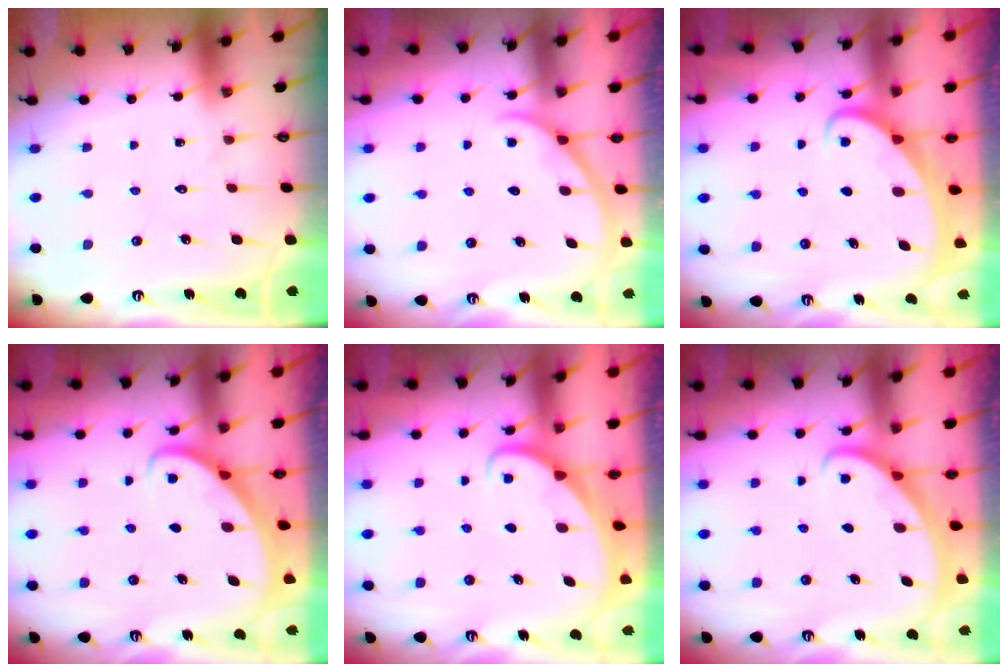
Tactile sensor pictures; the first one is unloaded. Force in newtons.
{"total": 2.3, "press": 2.2, "slide": 0.3}
{"total": 2.0, "press": 2.0, "slide": 0.2}
{"total": 2.7, "press": 2.6, "slide": 0.2}
{"total": 1.8, "press": 1.8, "slide": 0.0}
{"total": 2.7, "press": 2.7, "slide": 0.1}